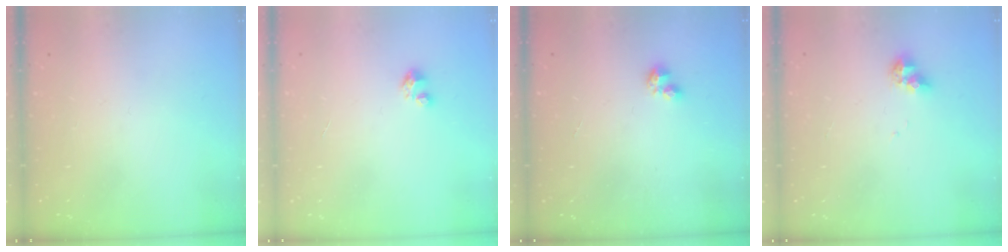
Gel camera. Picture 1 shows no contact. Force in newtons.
{"total": 1.7, "press": 1.7, "slide": 0.1}
{"total": 1.0, "press": 1.0, "slide": 0.1}
{"total": 6.4, "press": 6.4, "slide": 0.7}